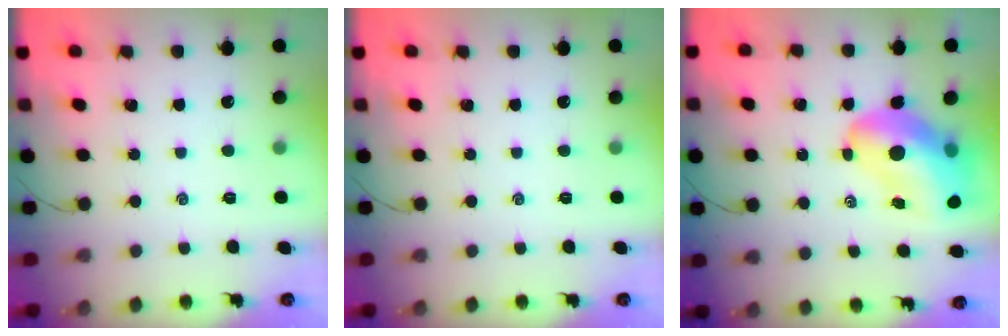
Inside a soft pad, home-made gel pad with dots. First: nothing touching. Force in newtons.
{"total": 0.0}
{"total": 16.9, "press": 16.3, "slide": 4.7}